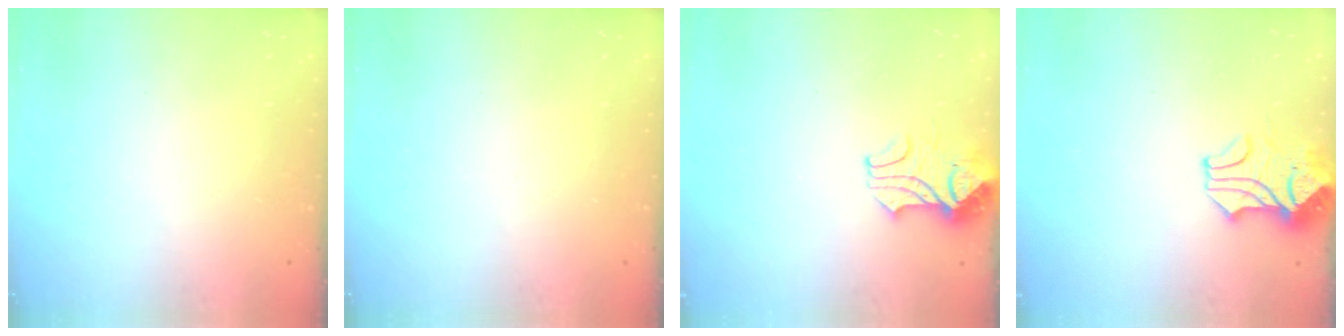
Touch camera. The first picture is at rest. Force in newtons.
{"total": 0.0}
{"total": 2.2, "press": 2.1, "slide": 0.7}
{"total": 2.3, "press": 2.0, "slide": 1.2}